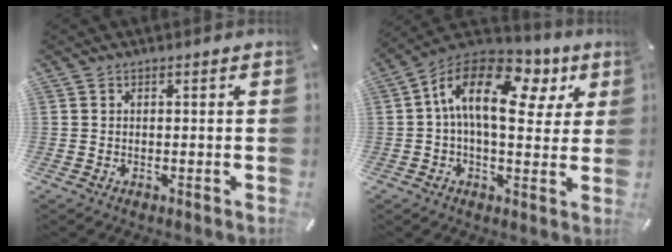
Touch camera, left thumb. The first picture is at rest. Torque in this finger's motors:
{"motor_torque": [0.37, 1.27, 1.56, -1.21, 0.56]}